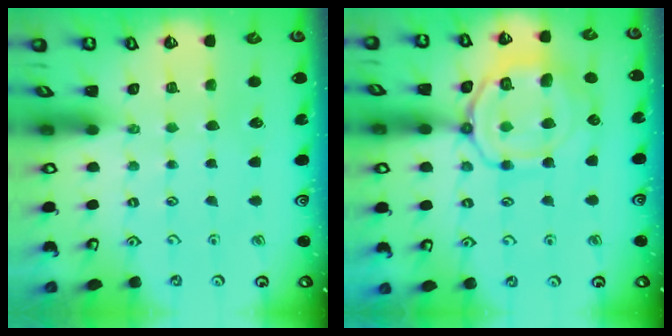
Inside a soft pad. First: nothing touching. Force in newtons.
{"total": 15.4, "press": 15.4, "slide": 1.4}